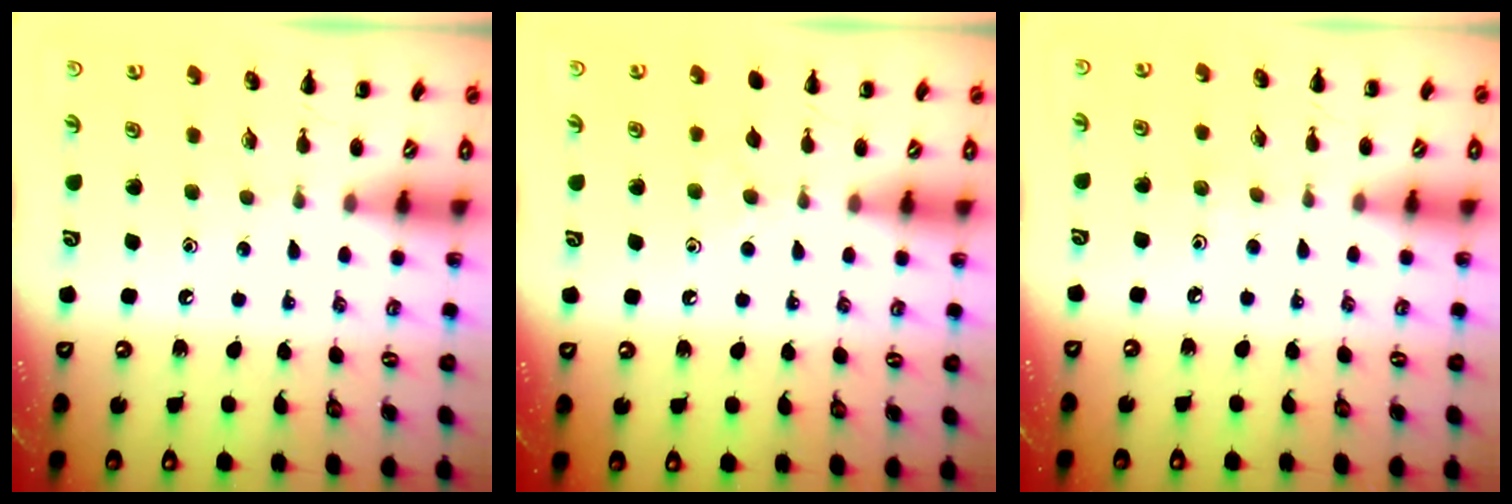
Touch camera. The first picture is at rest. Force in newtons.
{"total": 4.6, "press": 4.4, "slide": 1.4}
{"total": 2.4, "press": 2.2, "slide": 1.0}